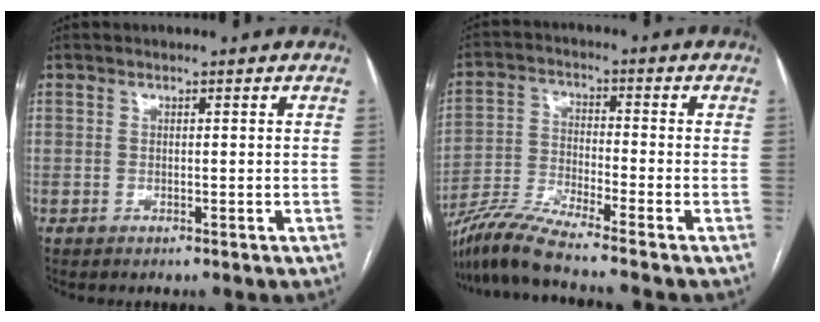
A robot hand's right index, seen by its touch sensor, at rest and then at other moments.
{"total": 8.9, "force": [-7.9, -1.6, 3.8], "torque": [-0.083, -0.023, -0.154]}